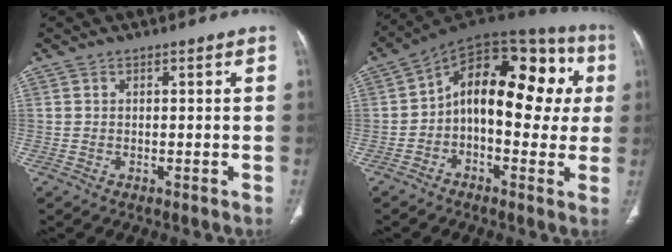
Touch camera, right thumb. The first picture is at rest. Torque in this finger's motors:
{"motor_torque": [0.11, 0.98, 0.34, 0.15, 0.37]}